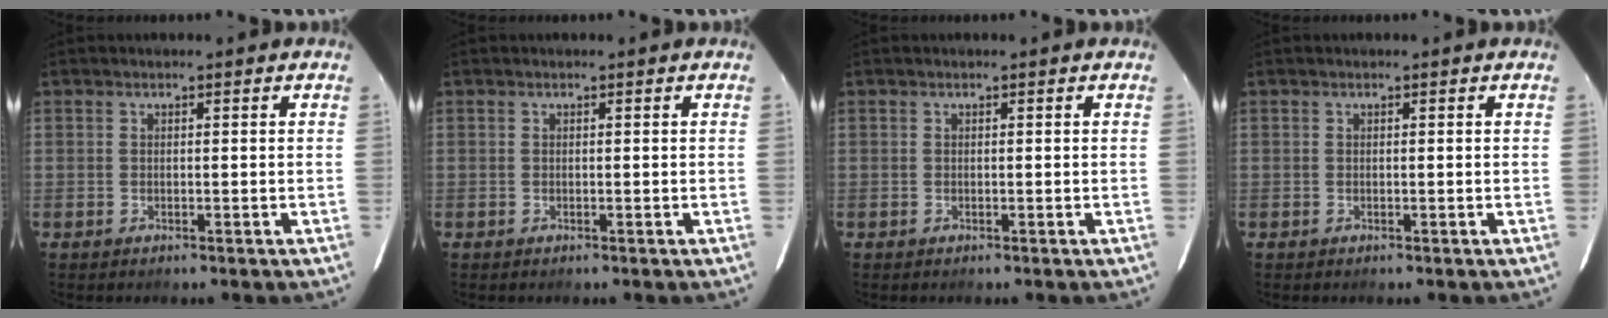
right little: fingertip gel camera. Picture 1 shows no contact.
{"total": 0.0}
{"total": 0.0}
{"total": 0.0}